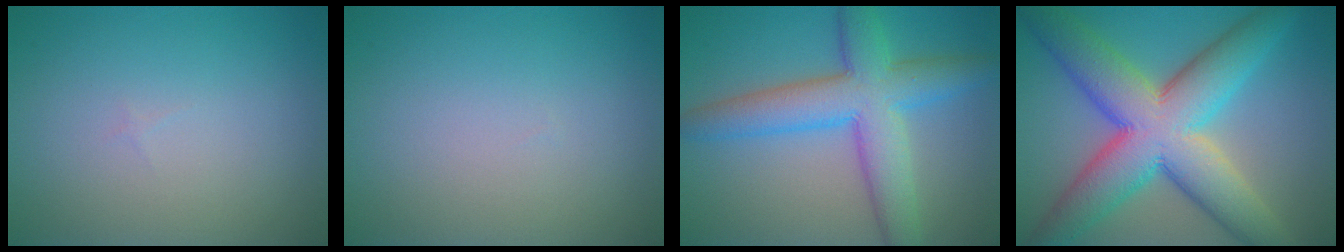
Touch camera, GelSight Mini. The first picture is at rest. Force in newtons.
{"total": 0.0}
{"total": 7.6, "press": 7.6, "slide": 0.1}
{"total": 12.2, "press": 12.2, "slide": 0.2}